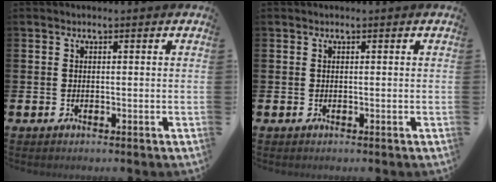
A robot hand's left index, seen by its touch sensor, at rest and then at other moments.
{"total": 0.0}